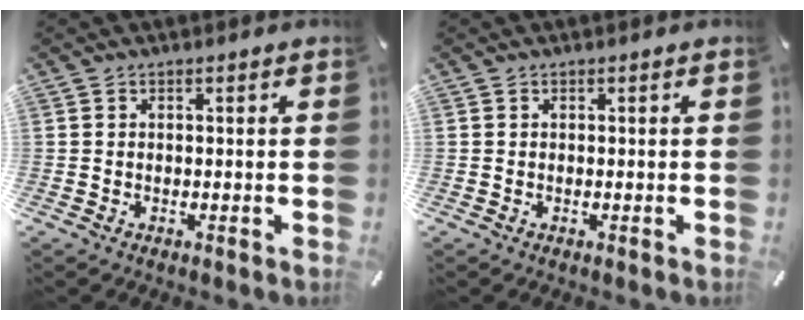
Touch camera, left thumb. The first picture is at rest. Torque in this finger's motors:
{"motor_torque": [0.03, 0.03, -0.01, -0.01, 0.00]}